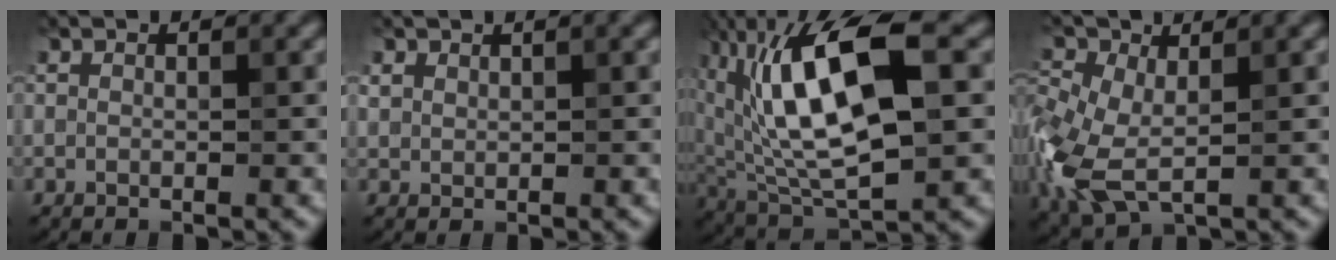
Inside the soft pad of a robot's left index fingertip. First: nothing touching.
{"total": 0.8, "force": [0.6, 0.2, -0.6], "torque": [0.009, -0.002, 0.014]}
{"total": 13.5, "force": [2.4, 5.8, 11.9], "torque": [-0.218, 0.014, 0.033]}
{"total": 6.7, "force": [-1.6, 4.2, 5.0], "torque": [-0.143, -0.021, -0.034]}